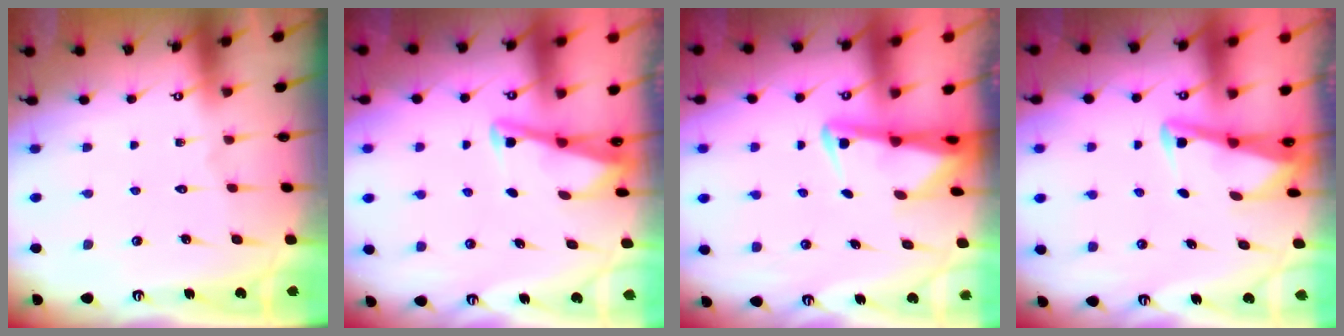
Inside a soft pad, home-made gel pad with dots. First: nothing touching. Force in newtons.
{"total": 3.0, "press": 3.0, "slide": 0.3}
{"total": 2.7, "press": 2.6, "slide": 0.6}
{"total": 3.0, "press": 3.0, "slide": 0.4}